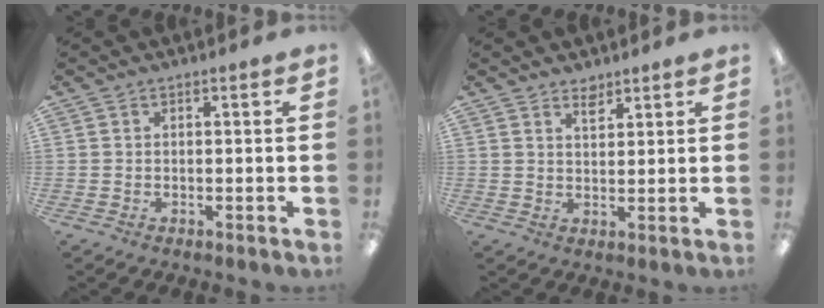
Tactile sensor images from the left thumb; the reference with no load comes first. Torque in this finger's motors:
{"motor_torque": [-0.27, -0.19, -0.18, -0.15, 0.02]}